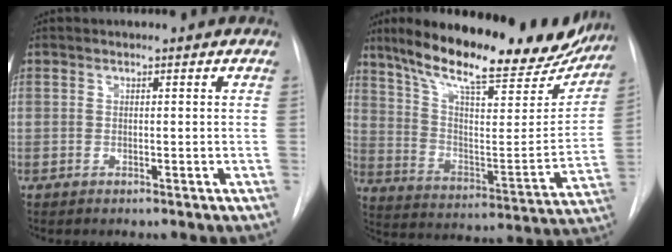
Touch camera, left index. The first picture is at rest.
{"total": 28.0, "force": [22.3, 6.7, 15.6], "torque": [-0.238, -0.018, 0.313]}